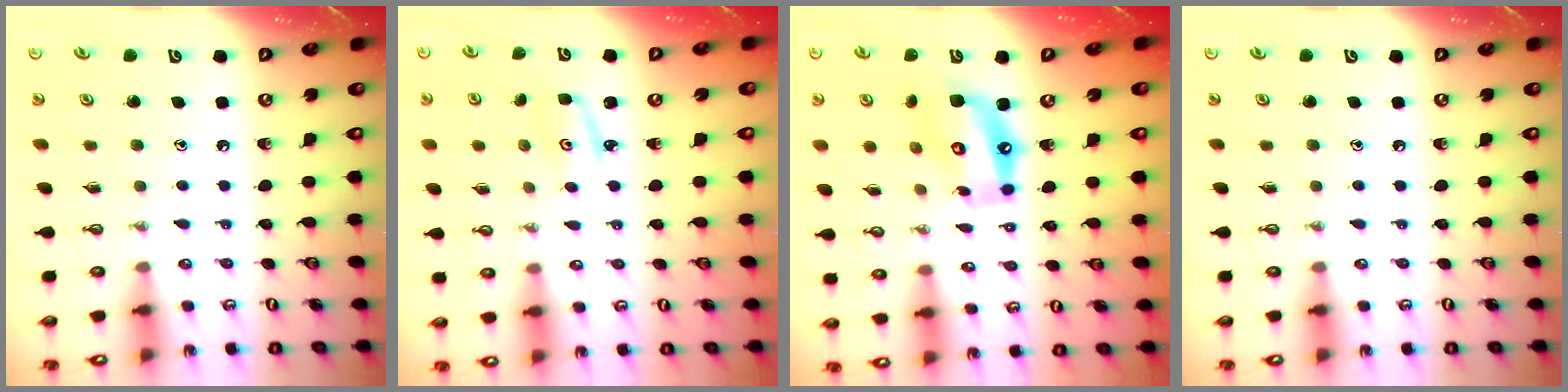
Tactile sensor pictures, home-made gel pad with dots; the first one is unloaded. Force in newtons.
{"total": 2.6, "press": 2.6, "slide": 0.2}
{"total": 14.1, "press": 14.0, "slide": 1.5}
{"total": 0.0}